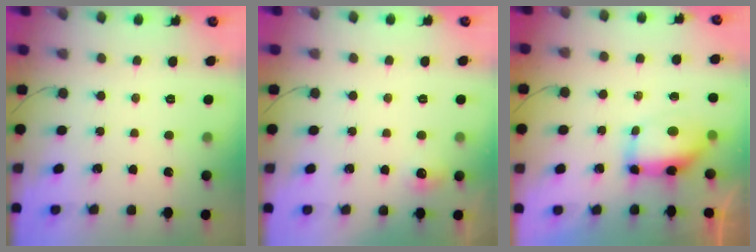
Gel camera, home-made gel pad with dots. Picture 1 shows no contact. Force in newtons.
{"total": 12.3, "press": 5.1, "slide": 11.2}
{"total": 8.3, "press": 8.2, "slide": 1.2}